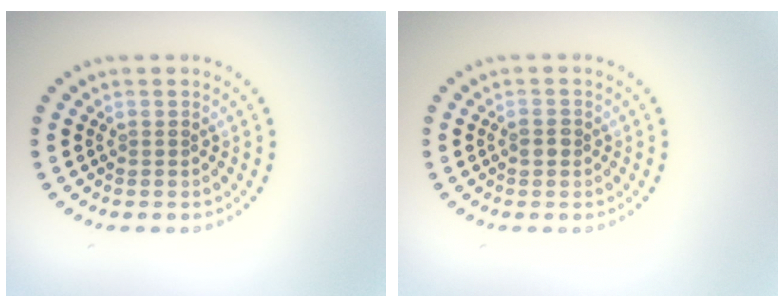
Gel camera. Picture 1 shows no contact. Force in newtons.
{"total": 1.2, "press": 1.2, "slide": 0.1}